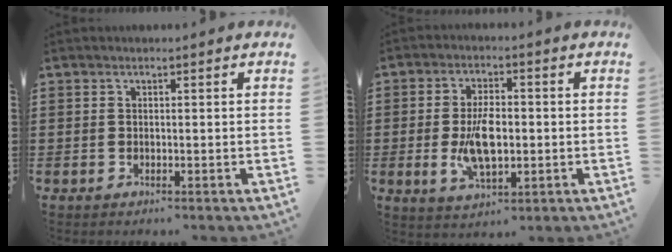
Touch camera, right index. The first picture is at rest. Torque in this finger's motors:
{"motor_torque": [1.72, 0.42, 0.64, 0.21]}